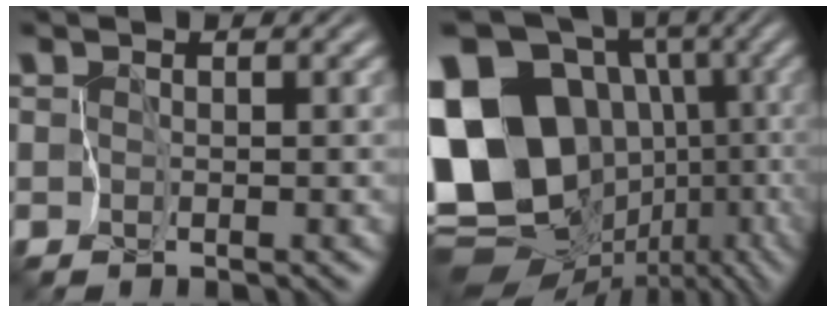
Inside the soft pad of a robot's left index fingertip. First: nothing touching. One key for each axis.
{"total": 17.7, "fx": -0.5, "fy": 14.2, "fz": 10.6, "tx": -0.231, "ty": 0.000, "tz": 0.026}